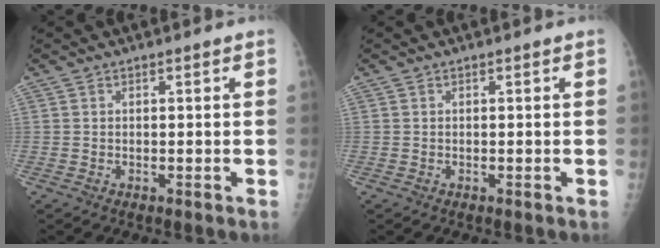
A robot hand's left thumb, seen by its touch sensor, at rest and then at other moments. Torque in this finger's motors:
{"motor_torque": [0.00, 0.00, 0.00, 0.00, 0.00]}